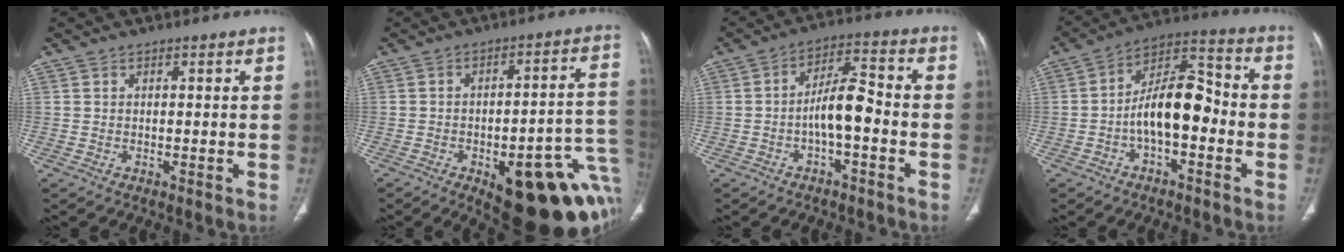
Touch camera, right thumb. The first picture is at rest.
{"total": 24.9, "force": [-8.4, 8.9, 21.7], "torque": [-0.197, 0.037, -0.090]}
{"total": 8.0, "force": [-2.2, 2.9, 7.1], "torque": [-0.119, 0.037, -0.042]}
{"total": 12.4, "force": [-2.8, 6.2, 10.4], "torque": [-0.158, 0.048, -0.055]}